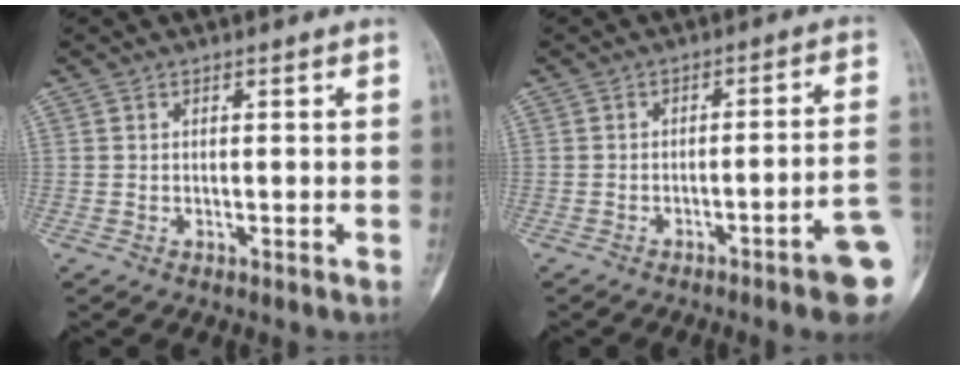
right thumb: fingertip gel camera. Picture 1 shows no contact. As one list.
[{"total": 9.3, "force": [-4.1, 0.5, 8.4], "torque": [-0.105, 0.027, -0.053]}]